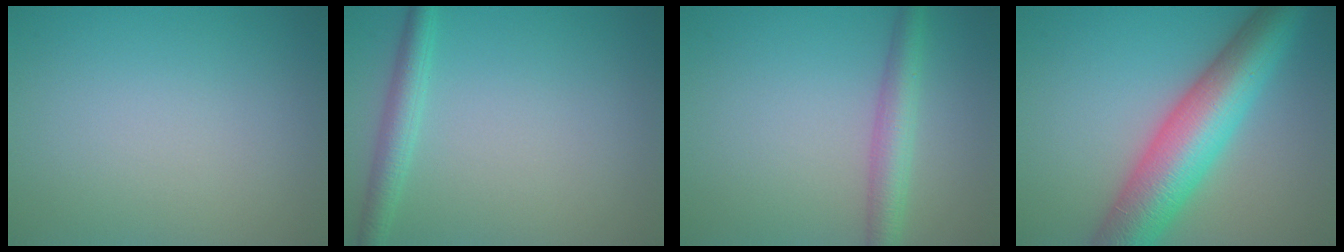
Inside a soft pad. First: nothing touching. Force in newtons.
{"total": 2.5, "press": 2.5, "slide": 0.1}
{"total": 3.4, "press": 3.4, "slide": 0.2}
{"total": 10.1, "press": 10.1, "slide": 0.2}